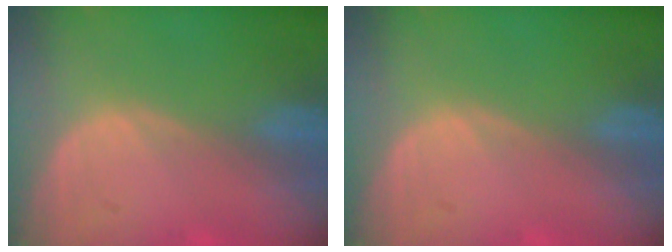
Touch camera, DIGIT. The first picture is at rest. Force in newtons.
{"total": 0.0}